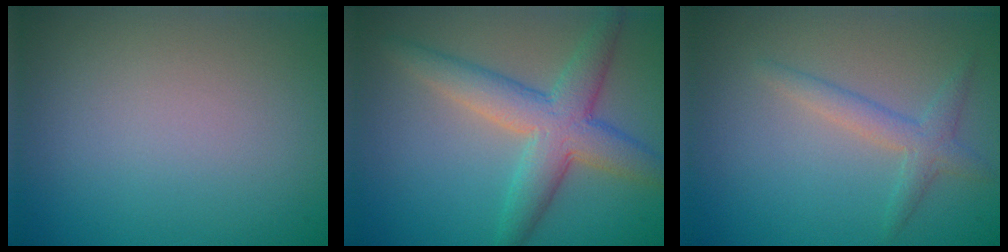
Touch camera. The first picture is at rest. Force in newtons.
{"total": 5.7, "press": 5.7, "slide": 0.4}
{"total": 2.2, "press": 2.2, "slide": 0.1}